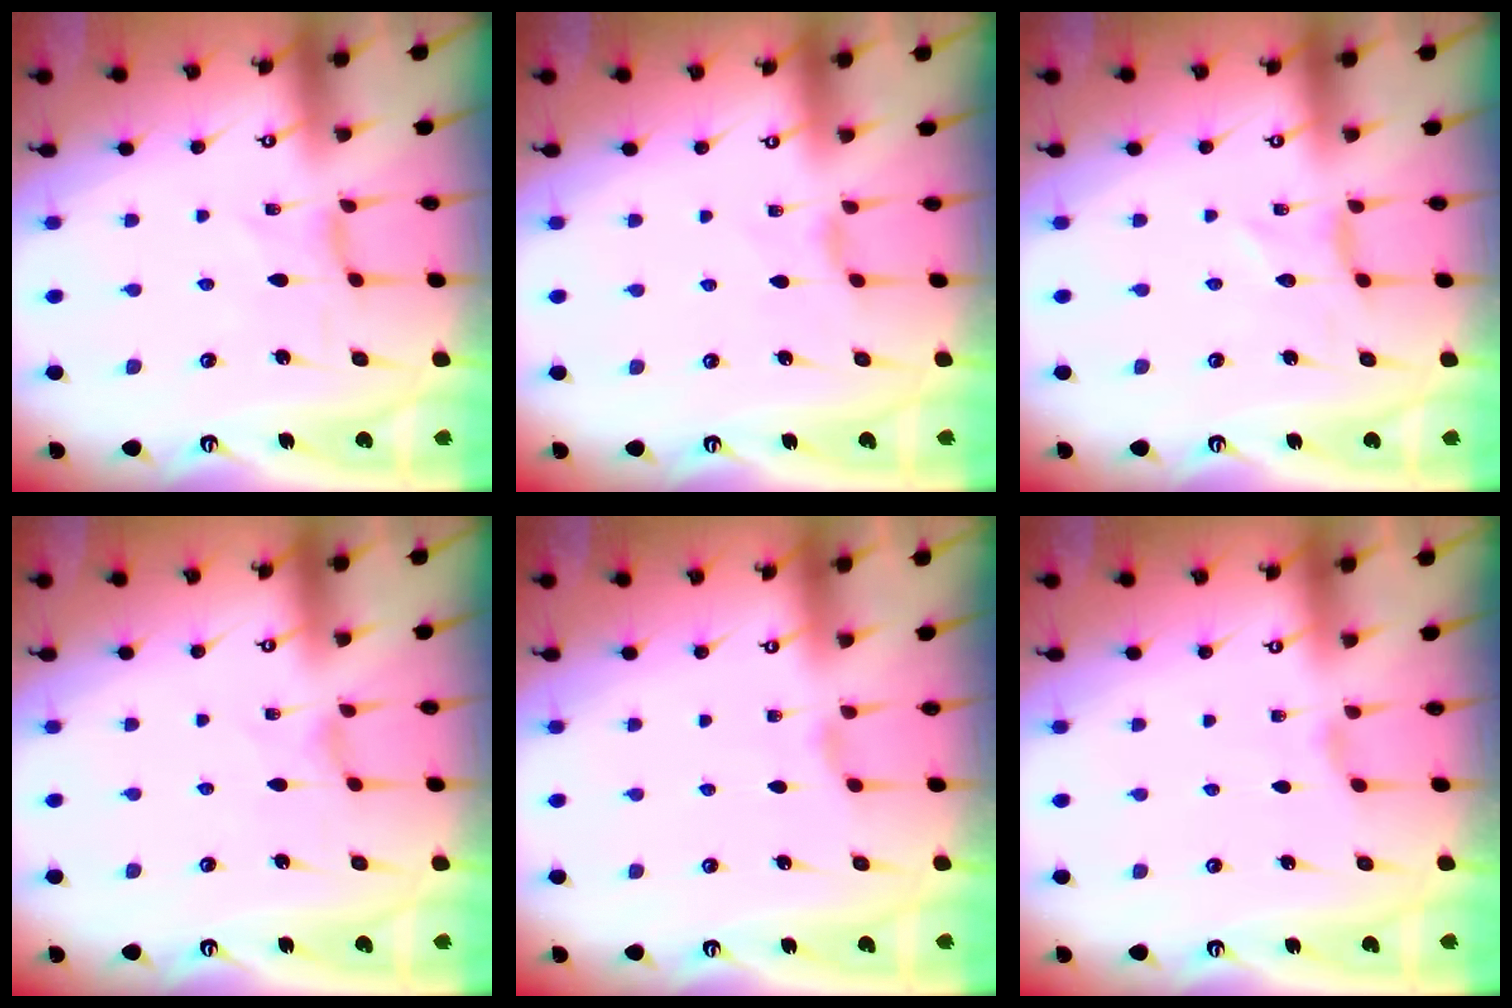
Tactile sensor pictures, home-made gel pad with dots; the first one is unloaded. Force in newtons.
{"total": 1.0, "press": 0.9, "slide": 0.4}
{"total": 0.0}
{"total": 0.6, "press": 0.5, "slide": 0.2}
{"total": 0.8, "press": 0.7, "slide": 0.3}
{"total": 0.8, "press": 0.7, "slide": 0.3}